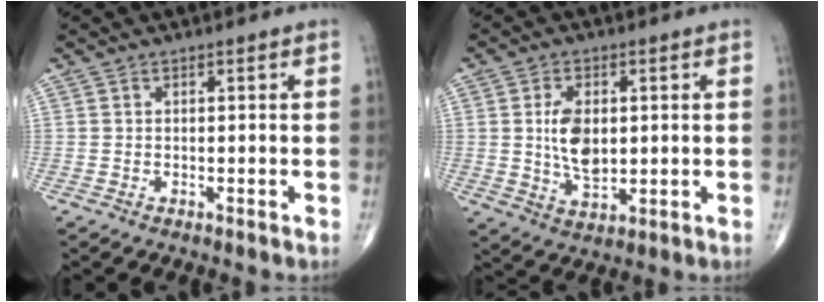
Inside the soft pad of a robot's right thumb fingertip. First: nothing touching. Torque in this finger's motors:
{"motor_torque": [1.09, 2.94, 0.85, 0.28, 0.09]}